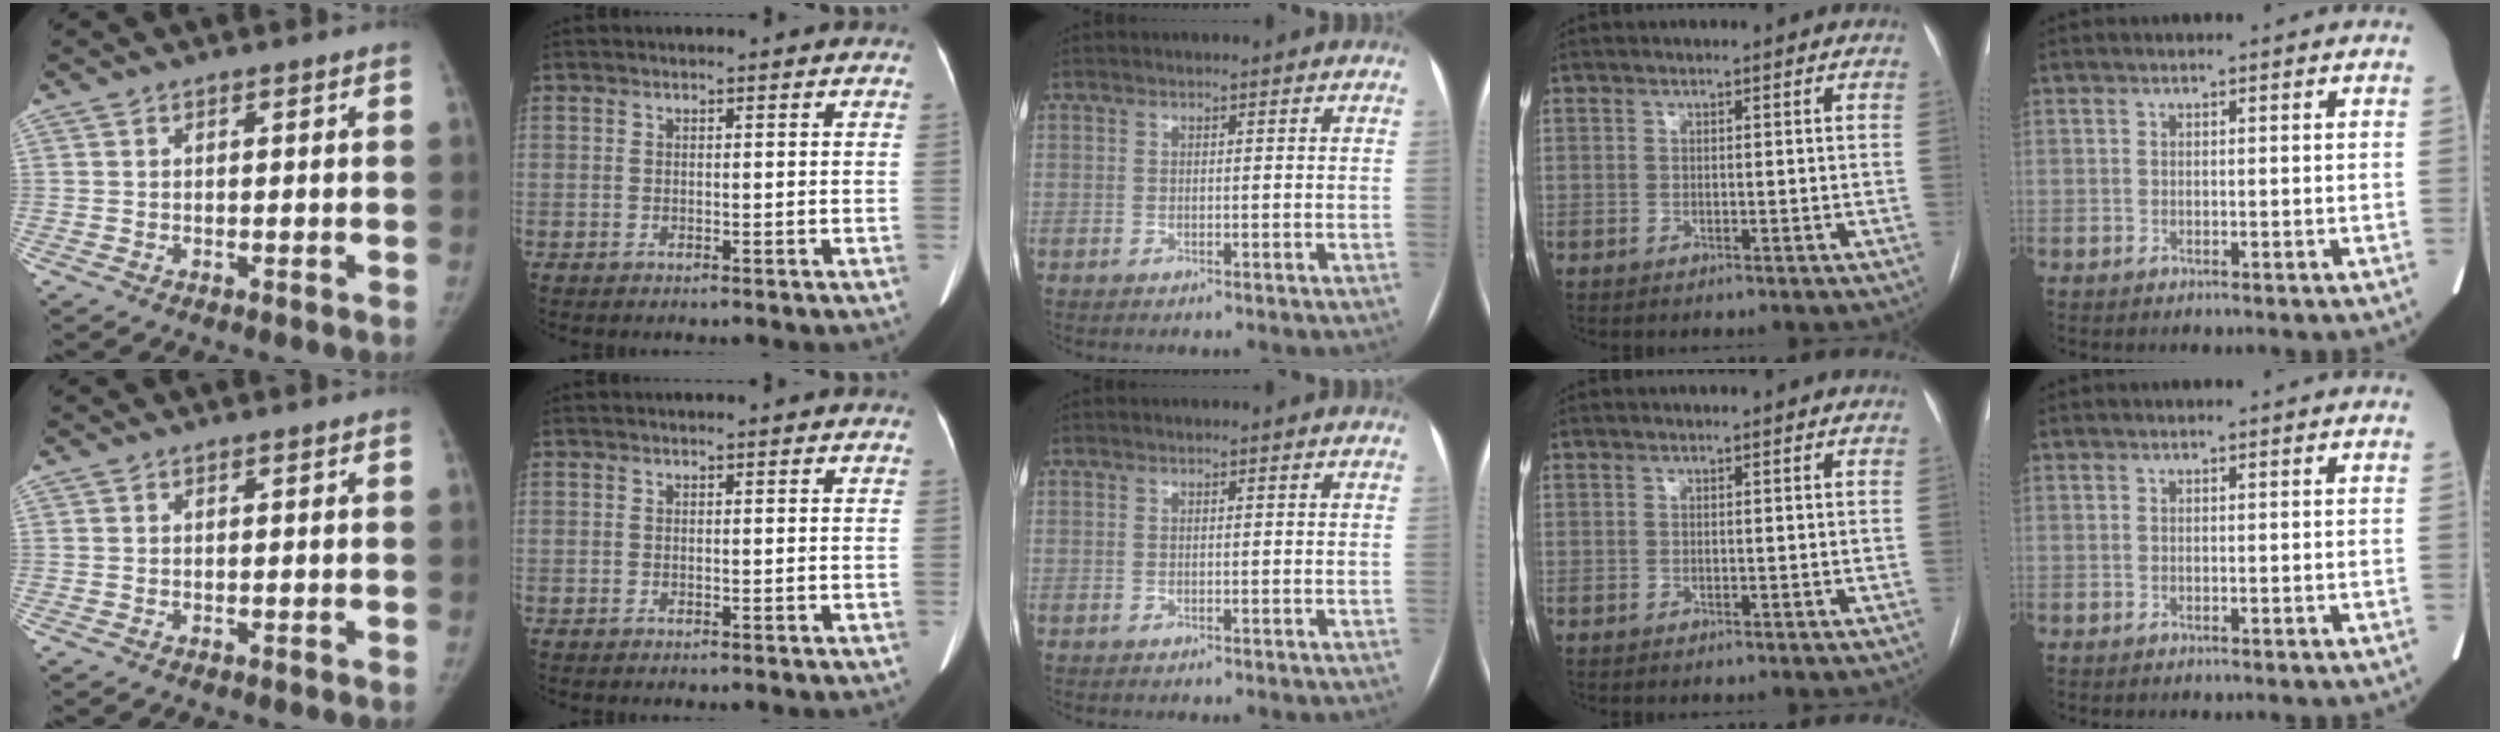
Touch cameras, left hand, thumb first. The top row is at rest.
{}